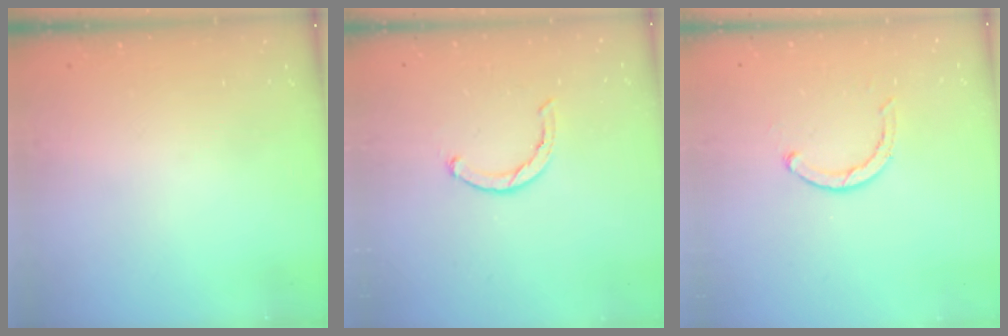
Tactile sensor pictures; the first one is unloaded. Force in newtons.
{"total": 2.3, "press": 2.2, "slide": 0.5}
{"total": 3.6, "press": 3.6, "slide": 0.3}